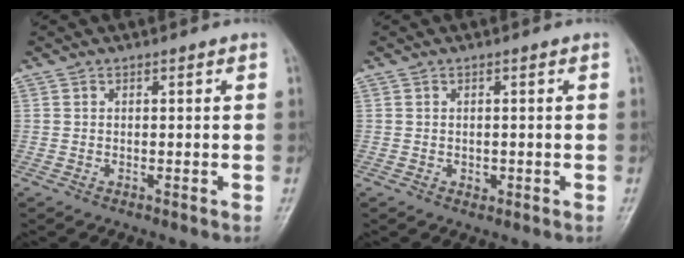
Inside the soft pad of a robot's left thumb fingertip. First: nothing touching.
{"total": 1.3, "force": [-0.3, 1.0, 0.7], "torque": [-0.006, 0.001, -0.002]}